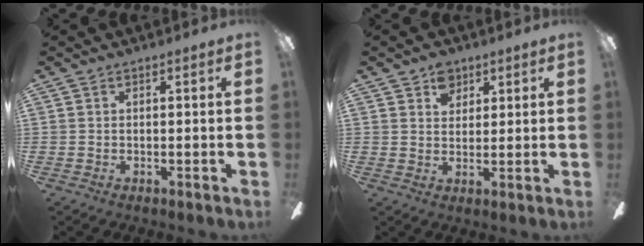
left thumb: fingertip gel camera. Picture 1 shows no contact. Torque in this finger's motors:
{"motor_torque": [0.10, -0.03, 0.60, -0.12, 0.00]}